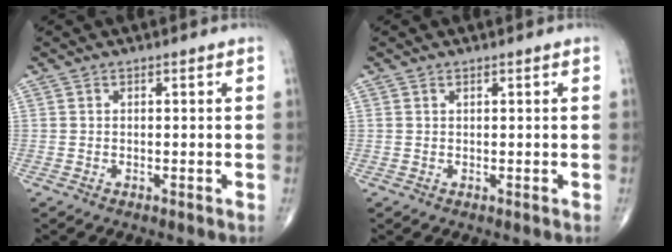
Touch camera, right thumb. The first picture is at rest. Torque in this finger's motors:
{"motor_torque": [-0.14, -0.13, -0.06, 0.26, 0.07]}